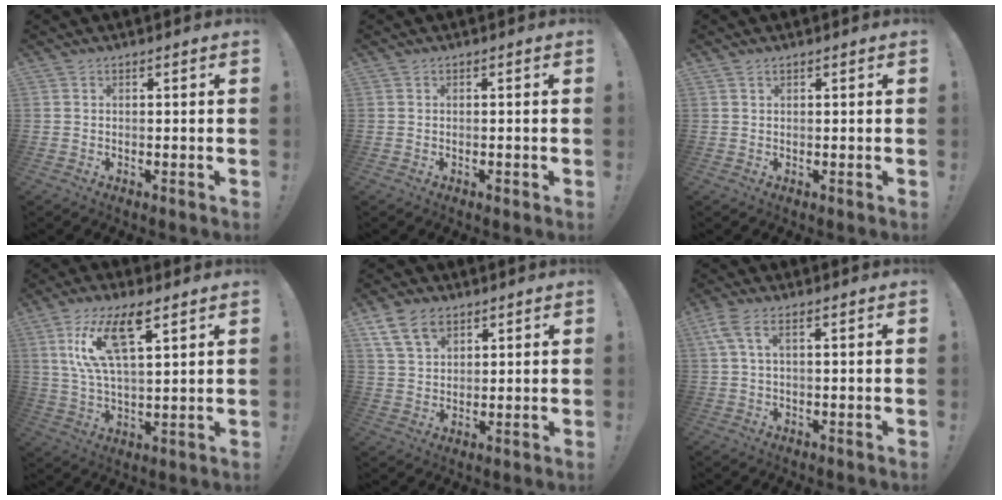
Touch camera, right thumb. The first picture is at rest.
{"total": 0.6, "force": [-0.4, 0.3, 0.3], "torque": [-0.011, 0.003, -0.005]}
{"total": 0.6, "force": [0.5, 0.2, 0.2], "torque": [-0.012, 0.003, 0.011]}
{"total": 14.5, "force": [7.7, 5.0, 11.3], "torque": [-0.218, -0.018, 0.131]}
{"total": 10.0, "force": [5.8, 6.6, 5.0], "torque": [-0.087, -0.015, 0.114]}
{"total": 4.7, "force": [1.7, 1.9, 3.9], "torque": [-0.074, 0.000, 0.033]}